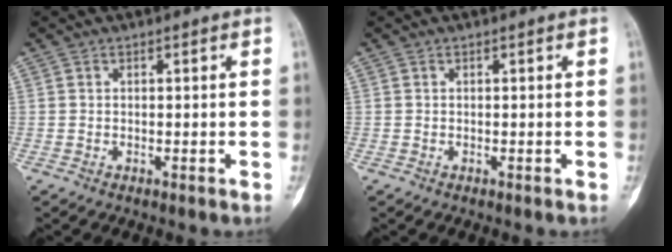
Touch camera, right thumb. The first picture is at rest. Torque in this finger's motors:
{"motor_torque": [-0.01, 0.41, 0.28, -0.05, 0.07]}